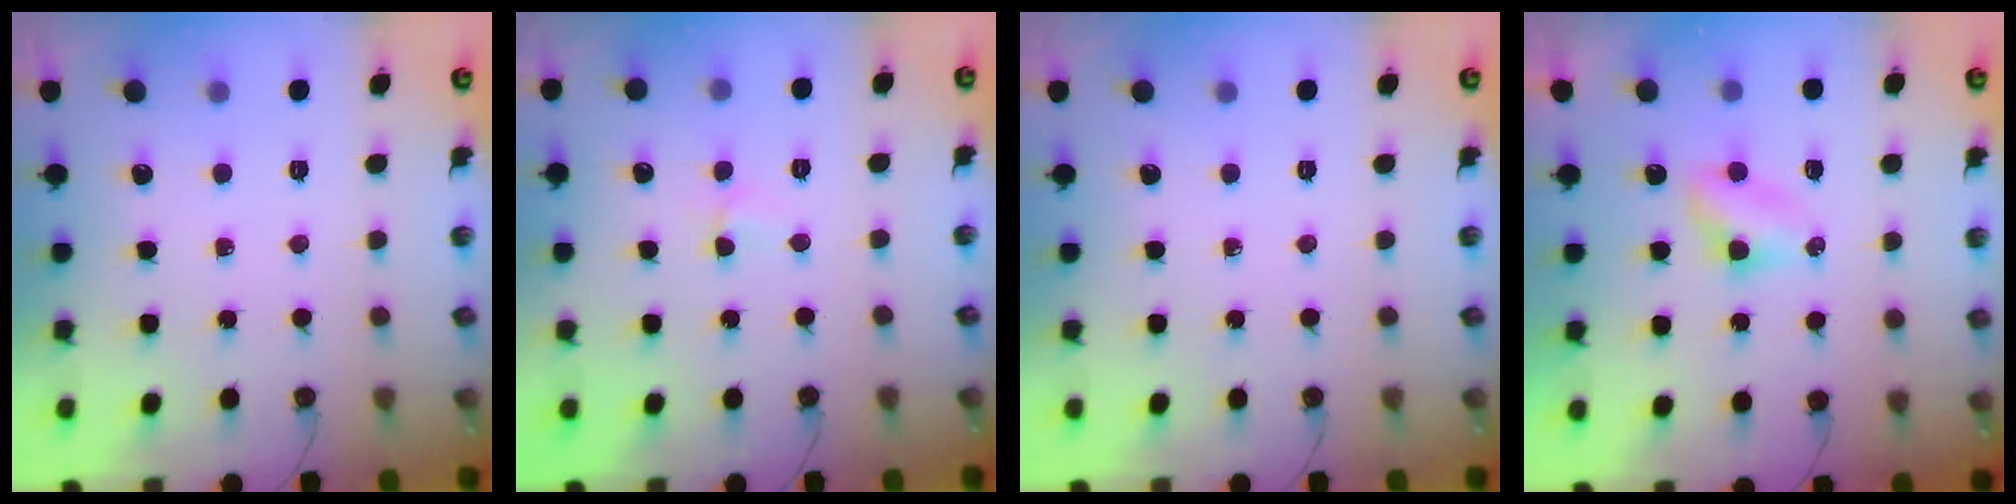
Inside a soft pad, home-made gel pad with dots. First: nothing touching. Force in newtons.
{"total": 2.3, "press": 2.2, "slide": 0.5}
{"total": 0.0}
{"total": 3.7, "press": 3.7, "slide": 0.5}